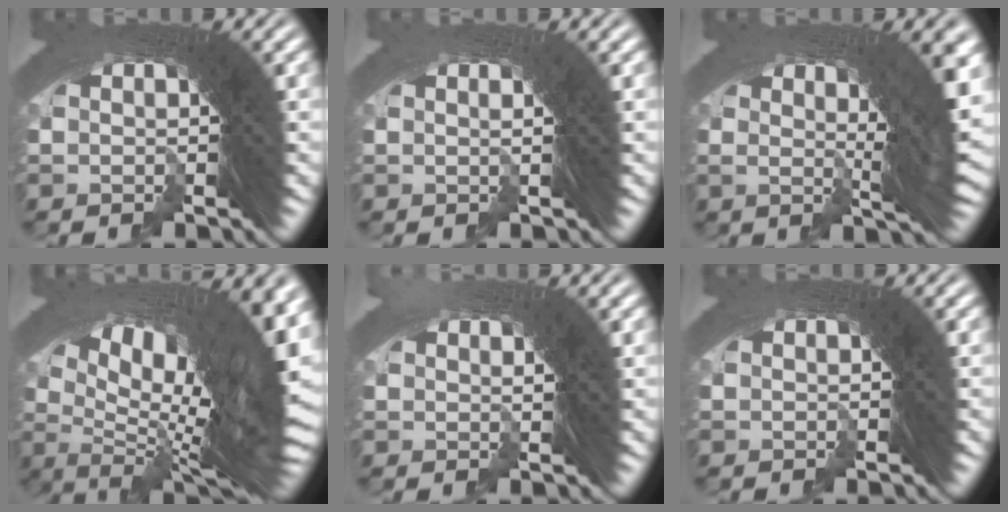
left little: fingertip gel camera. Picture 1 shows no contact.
{"total": 1.5, "force": [0.4, 0.8, 1.2], "torque": [-0.026, 0.005, 0.001]}
{"total": 9.5, "force": [2.0, 4.3, 8.3], "torque": [-0.108, 0.024, 0.016]}
{"total": 18.3, "force": [-0.8, 10.4, 15.1], "torque": [-0.238, -0.025, 0.000]}
{"total": 1.7, "force": [-1.5, 0.6, -0.5], "torque": [-0.012, -0.025, -0.019]}
{"total": 0.0}